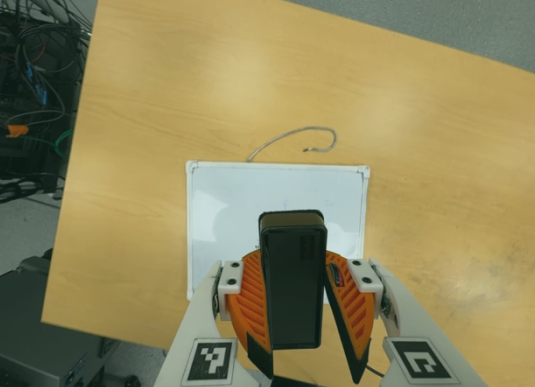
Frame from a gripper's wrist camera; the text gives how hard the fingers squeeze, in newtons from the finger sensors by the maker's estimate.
{"total": 8.0, "left": 8.2, "right": 7.8}